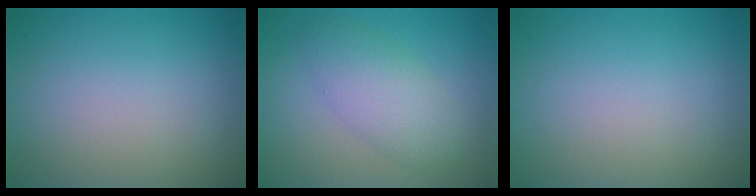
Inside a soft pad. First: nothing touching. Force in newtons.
{"total": 3.7, "press": 3.7, "slide": 0.1}
{"total": 0.0}